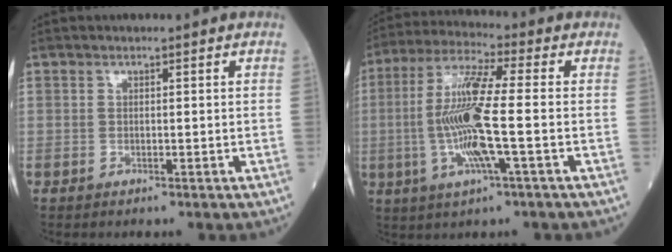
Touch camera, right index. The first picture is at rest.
{"total": 12.5, "force": [-1.8, 0.5, 12.4], "torque": [-0.254, -0.003, -0.042]}